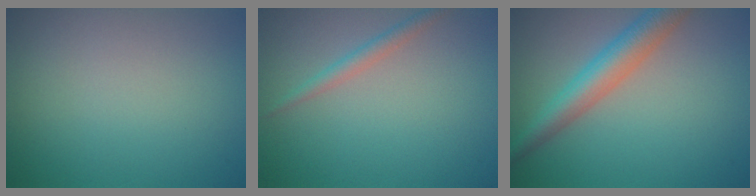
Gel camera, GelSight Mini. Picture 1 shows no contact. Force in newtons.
{"total": 1.4, "press": 1.4, "slide": 0.0}
{"total": 4.4, "press": 4.4, "slide": 0.2}